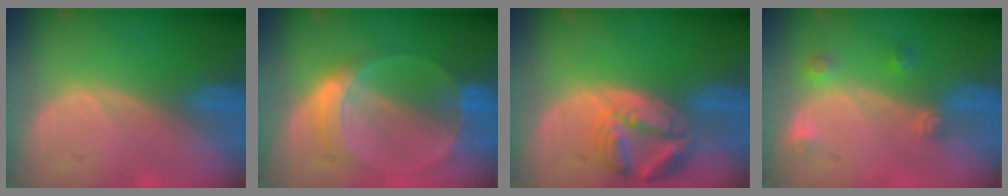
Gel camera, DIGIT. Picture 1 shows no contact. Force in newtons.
{"total": 6.1, "press": 5.7, "slide": 2.2}
{"total": 7.7, "press": 6.8, "slide": 3.6}
{"total": 2.7, "press": 2.6, "slide": 0.4}